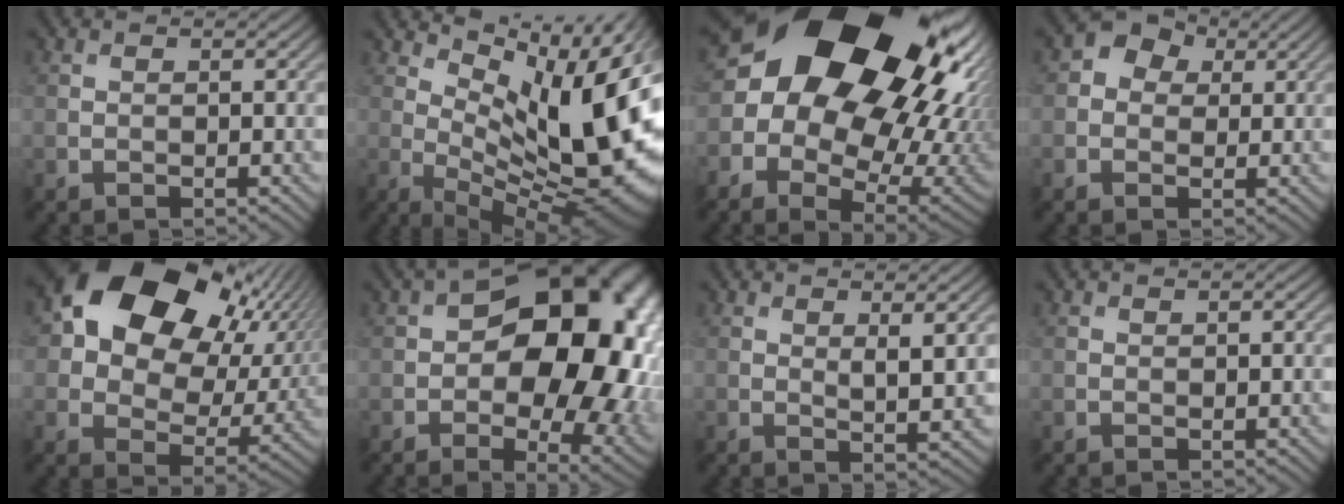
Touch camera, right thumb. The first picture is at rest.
{"total": 16.5, "force": [2.2, 6.8, 14.9], "torque": [-0.199, 0.002, 0.045]}
{"total": 21.5, "force": [6.3, 16.3, 12.5], "torque": [-0.264, 0.018, 0.139]}
{"total": 5.2, "force": [1.0, 4.5, 2.4], "torque": [-0.041, 0.000, 0.018]}
{"total": 17.9, "force": [7.3, 12.6, 10.4], "torque": [-0.162, 0.026, 0.133]}
{"total": 20.2, "force": [0.3, 13.3, 15.1], "torque": [-0.189, -0.021, 0.035]}
{"total": 3.2, "force": [1.0, 0.7, 3.0], "torque": [-0.052, -0.008, 0.024]}
{"total": 0.0}